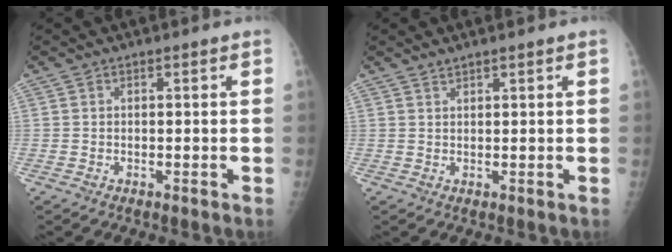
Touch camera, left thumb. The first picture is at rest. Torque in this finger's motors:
{"motor_torque": [-0.40, -0.24, -0.10, -0.07, 0.02]}